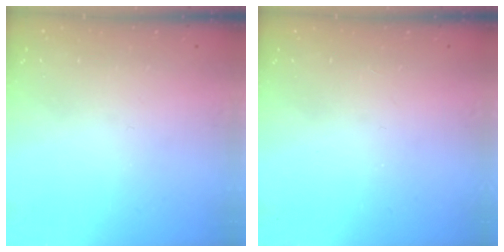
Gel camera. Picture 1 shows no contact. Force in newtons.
{"total": 2.8, "press": 2.8, "slide": 0.4}